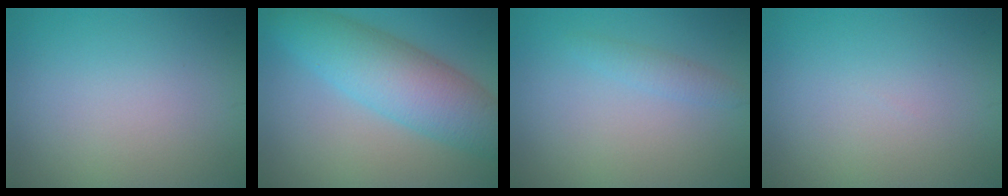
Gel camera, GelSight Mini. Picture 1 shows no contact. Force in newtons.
{"total": 8.0, "press": 8.0, "slide": 0.1}
{"total": 1.3, "press": 1.3, "slide": 0.1}
{"total": 0.0}